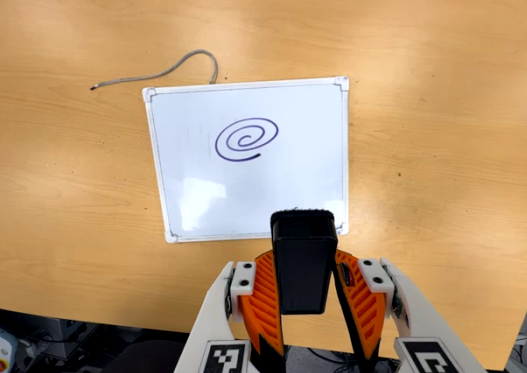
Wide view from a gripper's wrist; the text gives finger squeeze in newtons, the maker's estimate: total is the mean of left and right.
{"total": 6.1, "left": 4.9, "right": 7.3}